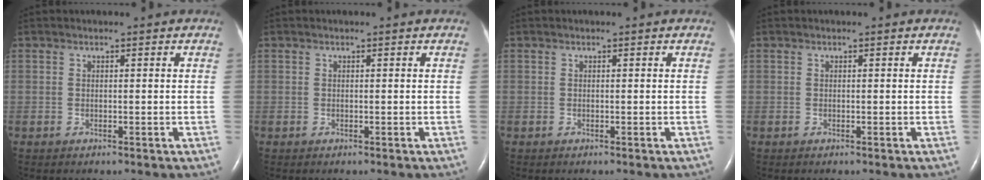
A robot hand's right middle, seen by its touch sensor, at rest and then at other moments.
{"total": 0.0}
{"total": 0.0}
{"total": 0.0}